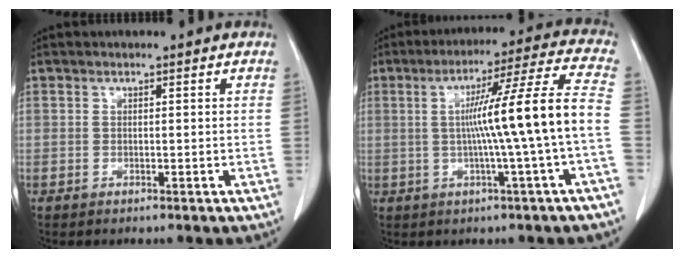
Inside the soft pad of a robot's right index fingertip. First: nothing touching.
{"total": 13.2, "force": [-1.1, -2.2, 12.9], "torque": [-0.197, 0.013, -0.016]}